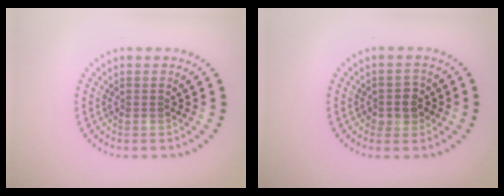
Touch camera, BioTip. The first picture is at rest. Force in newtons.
{"total": 2.0, "press": 1.8, "slide": 0.7}